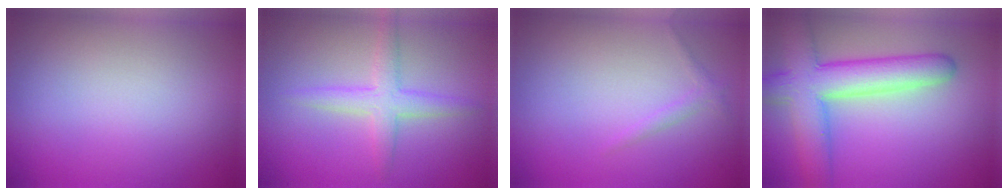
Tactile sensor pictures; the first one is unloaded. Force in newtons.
{"total": 3.0, "press": 3.0, "slide": 0.1}
{"total": 0.9, "press": 0.9, "slide": 0.1}
{"total": 7.7, "press": 7.7, "slide": 0.5}